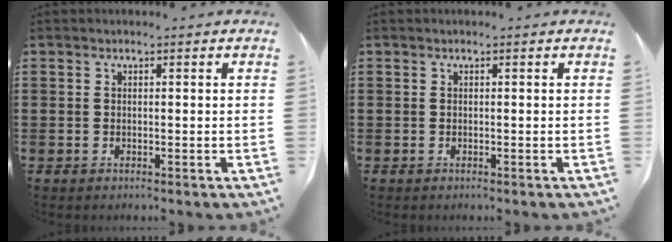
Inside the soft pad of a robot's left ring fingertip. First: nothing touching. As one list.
[{"total": 0.0}]